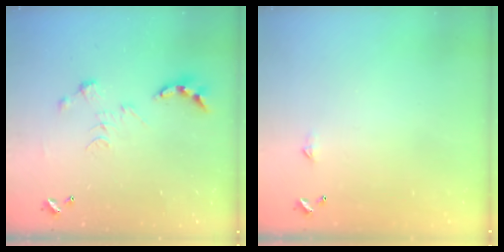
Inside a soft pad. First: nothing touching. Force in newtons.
{"total": 2.3, "press": 2.3, "slide": 0.4}